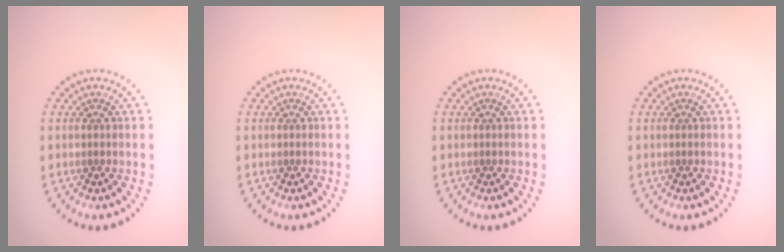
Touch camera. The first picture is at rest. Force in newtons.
{"total": 0.0}
{"total": 0.0}
{"total": 0.0}